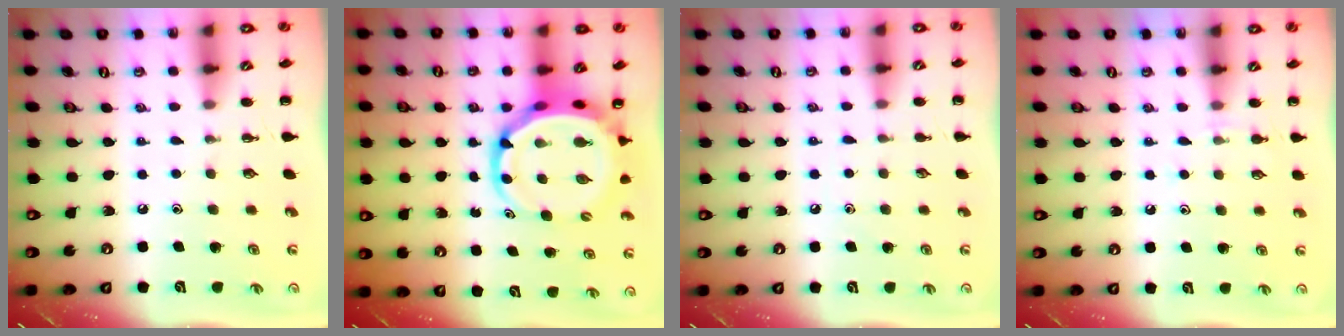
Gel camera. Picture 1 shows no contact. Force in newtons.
{"total": 8.3, "press": 7.9, "slide": 2.4}
{"total": 3.9, "press": 3.7, "slide": 1.3}
{"total": 4.9, "press": 4.6, "slide": 1.7}